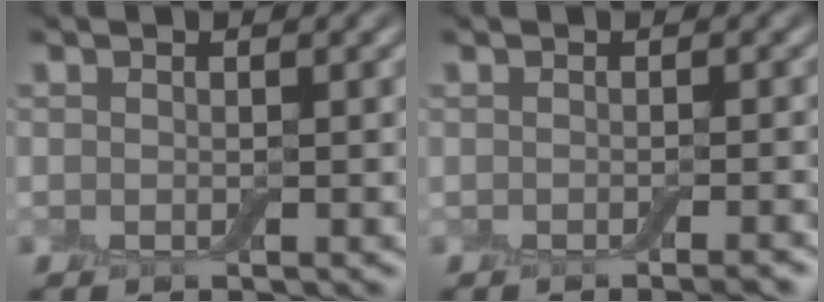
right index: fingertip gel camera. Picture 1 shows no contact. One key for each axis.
{"total": 1.9, "fx": -1.2, "fy": 0.3, "fz": 1.4, "tx": -0.011, "ty": -0.002, "tz": -0.018}